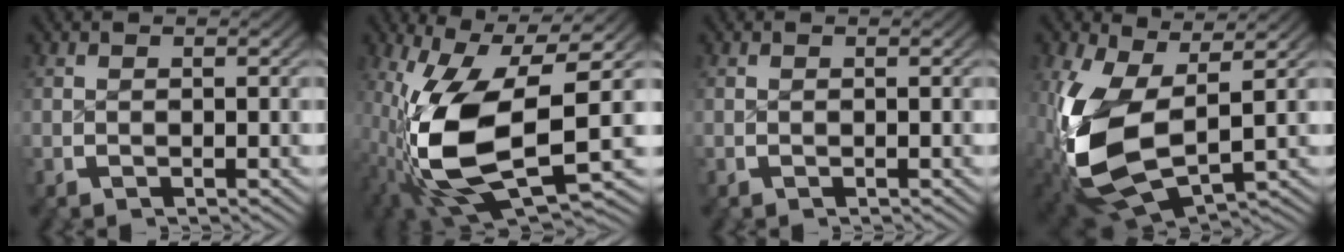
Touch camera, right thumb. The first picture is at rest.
{"total": 14.8, "force": [-1.9, 8.9, 11.6], "torque": [-0.261, -0.074, 0.007]}
{"total": 0.0}
{"total": 11.0, "force": [-0.9, 7.8, 7.8], "torque": [-0.216, -0.075, 0.021]}